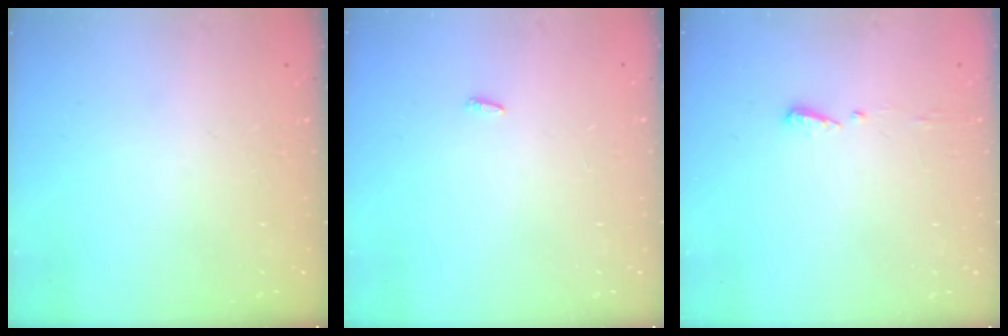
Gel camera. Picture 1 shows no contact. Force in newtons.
{"total": 2.1, "press": 1.9, "slide": 0.7}
{"total": 4.0, "press": 3.9, "slide": 0.5}